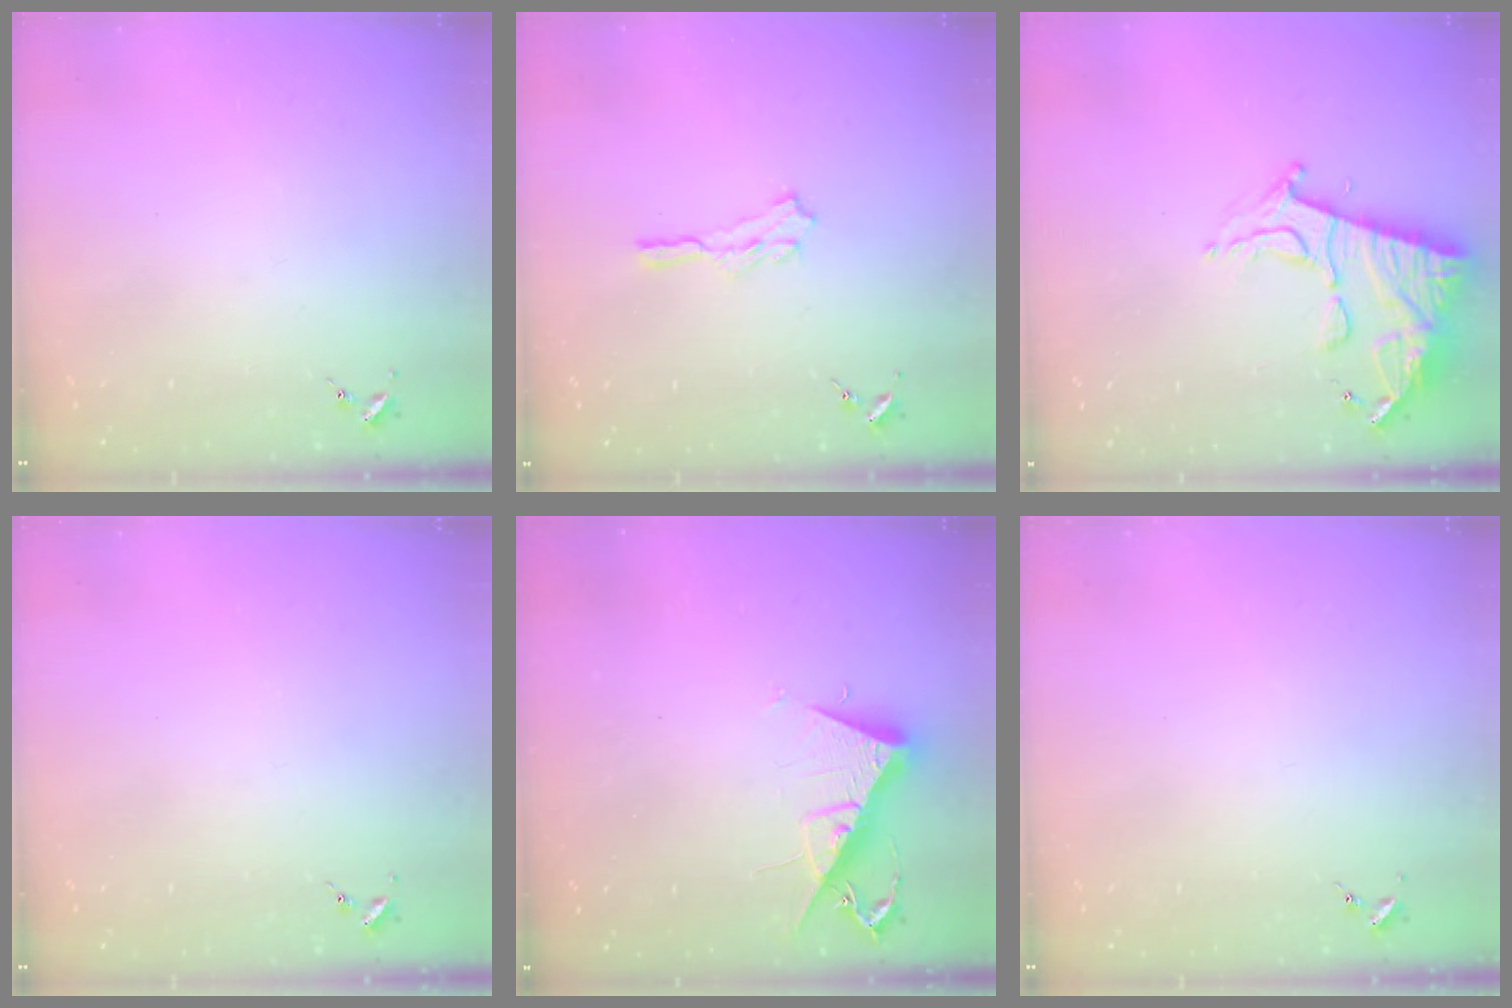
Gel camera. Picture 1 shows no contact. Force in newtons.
{"total": 4.7, "press": 4.6, "slide": 0.5}
{"total": 14.4, "press": 14.3, "slide": 1.6}
{"total": 0.0}
{"total": 9.8, "press": 9.8, "slide": 0.6}
{"total": 0.0}